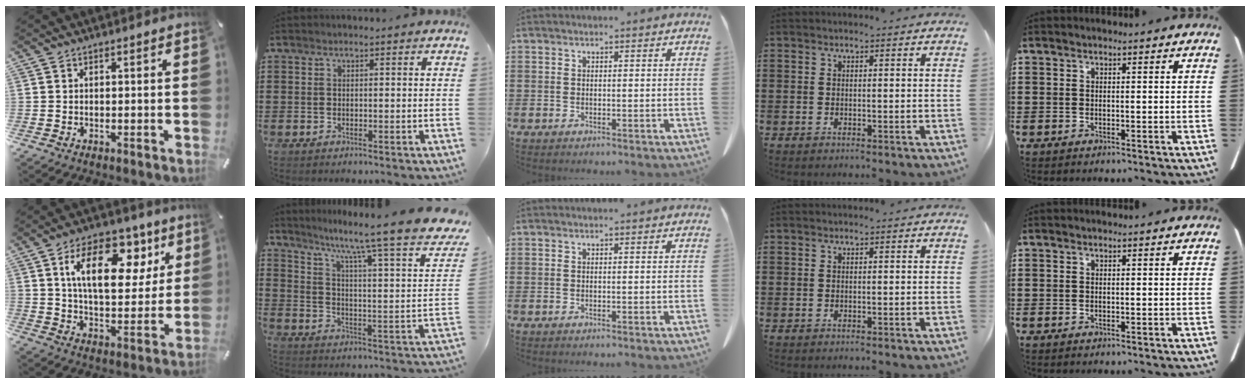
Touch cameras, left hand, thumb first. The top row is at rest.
{"thumb": {"total": 17.9, "force": [7.6, 10.0, 12.7], "torque": [-0.197, -0.012, 0.125]}, "index": {"total": 9.5, "force": [7.5, -0.4, 5.9], "torque": [-0.124, -0.066, 0.109]}}